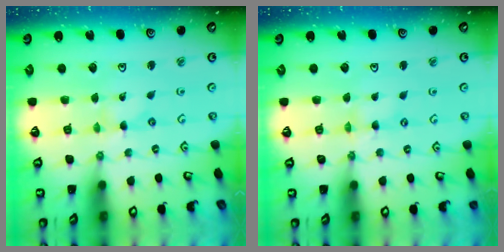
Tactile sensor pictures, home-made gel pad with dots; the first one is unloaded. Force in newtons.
{"total": 0.0}